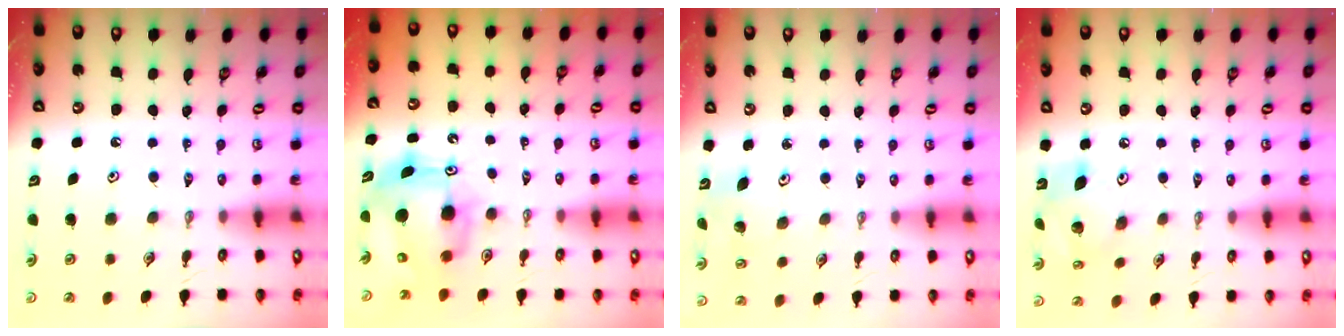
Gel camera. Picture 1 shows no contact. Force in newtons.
{"total": 9.7, "press": 9.7, "slide": 0.9}
{"total": 3.5, "press": 3.2, "slide": 1.4}
{"total": 12.9, "press": 12.6, "slide": 2.5}